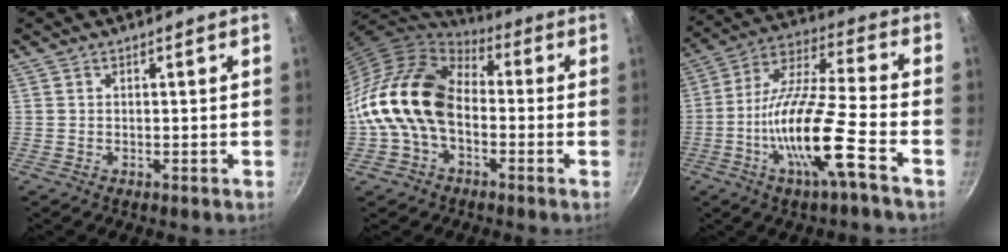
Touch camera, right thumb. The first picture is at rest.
{"total": 16.5, "force": [-2.2, 11.2, 11.9], "torque": [-0.193, 0.043, -0.057]}
{"total": 17.0, "force": [-6.7, 2.8, 15.4], "torque": [-0.282, 0.036, -0.137]}